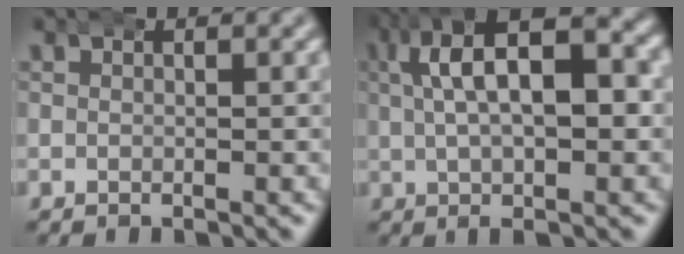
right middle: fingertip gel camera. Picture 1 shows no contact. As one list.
[{"total": 11.5, "force": [2.8, 6.3, 9.3], "torque": [-0.131, 0.026, 0.026]}]